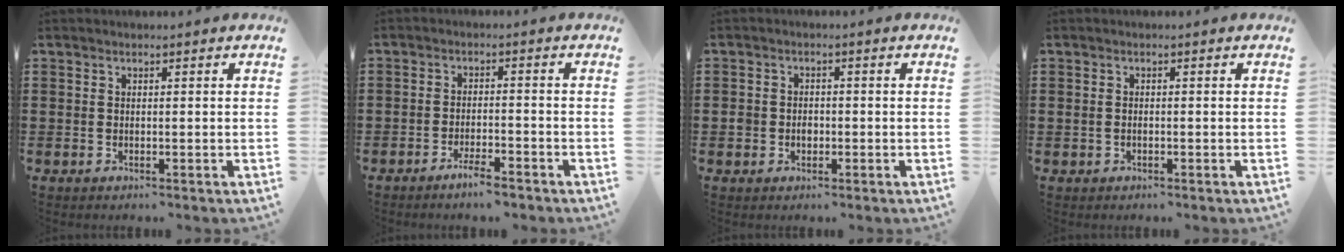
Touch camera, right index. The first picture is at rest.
{"total": 3.3, "force": [-2.8, 0.3, 1.7], "torque": [-0.037, 0.001, -0.053]}
{"total": 2.1, "force": [-0.5, 1.8, 1.0], "torque": [-0.022, 0.004, -0.012]}
{"total": 0.8, "force": [-0.2, 0.5, 0.5], "torque": [-0.012, 0.002, -0.006]}